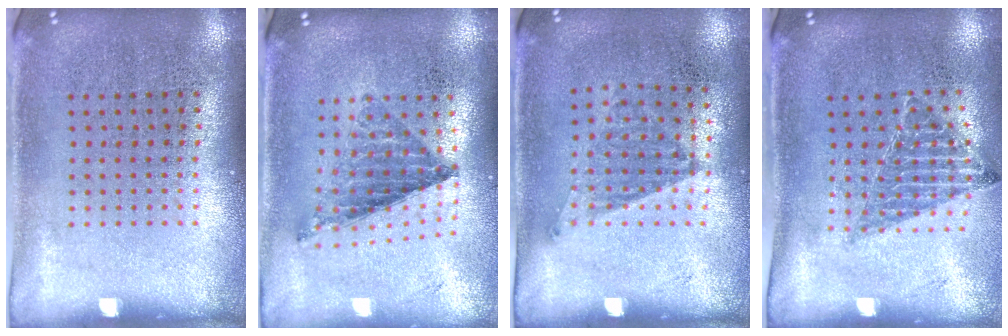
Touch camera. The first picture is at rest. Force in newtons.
{"total": 0.7, "press": 0.7, "slide": 0.0}
{"total": 1.2, "press": 0.9, "slide": 0.7}
{"total": 0.9, "press": 0.8, "slide": 0.2}